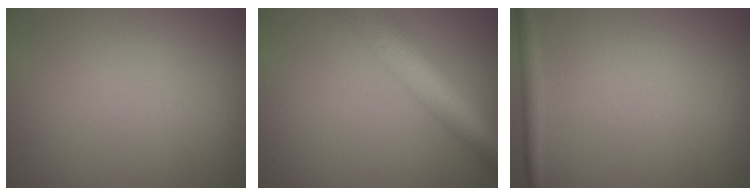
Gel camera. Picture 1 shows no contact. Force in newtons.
{"total": 7.5, "press": 7.5, "slide": 0.2}
{"total": 1.4, "press": 1.4, "slide": 0.1}